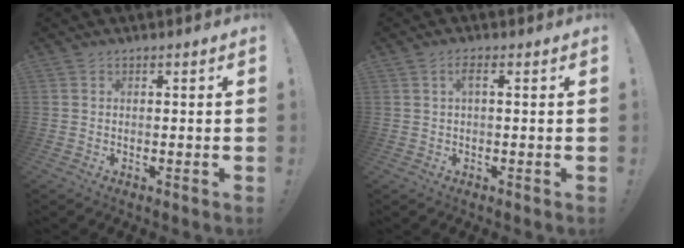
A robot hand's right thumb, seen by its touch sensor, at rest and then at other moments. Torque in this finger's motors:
{"motor_torque": [0.28, 0.24, 0.24, -0.22, 0.00]}